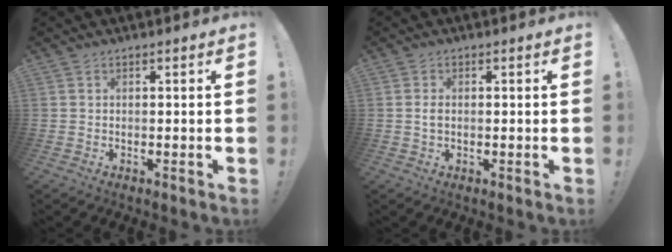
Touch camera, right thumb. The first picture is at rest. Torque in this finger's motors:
{"motor_torque": [-0.12, 0.07, 0.06, 0.21, -0.08]}